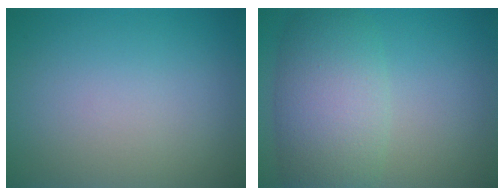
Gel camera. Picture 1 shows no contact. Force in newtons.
{"total": 6.9, "press": 6.9, "slide": 0.1}